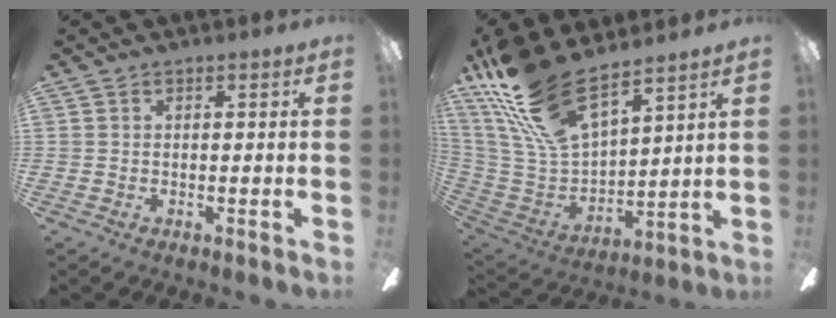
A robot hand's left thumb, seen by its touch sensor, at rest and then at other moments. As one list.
[{"total": 21.1, "force": [15.5, 7.6, 12.1], "torque": [-0.282, -0.099, 0.278]}]